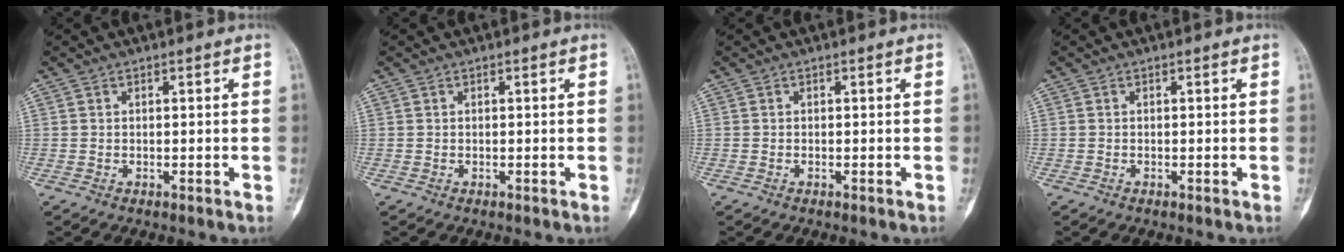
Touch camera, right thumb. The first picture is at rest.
{"total": 0.0}
{"total": 0.0}
{"total": 0.0}